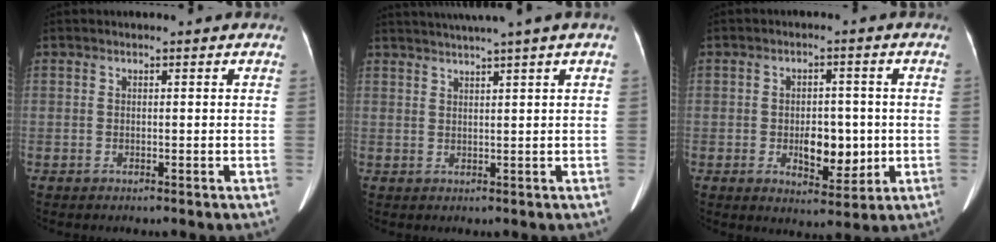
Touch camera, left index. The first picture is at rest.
{"total": 6.4, "force": [4.9, -1.7, 3.7], "torque": [-0.050, 0.020, 0.069]}
{"total": 6.8, "force": [-1.0, 3.7, 5.6], "torque": [-0.086, -0.001, -0.005]}